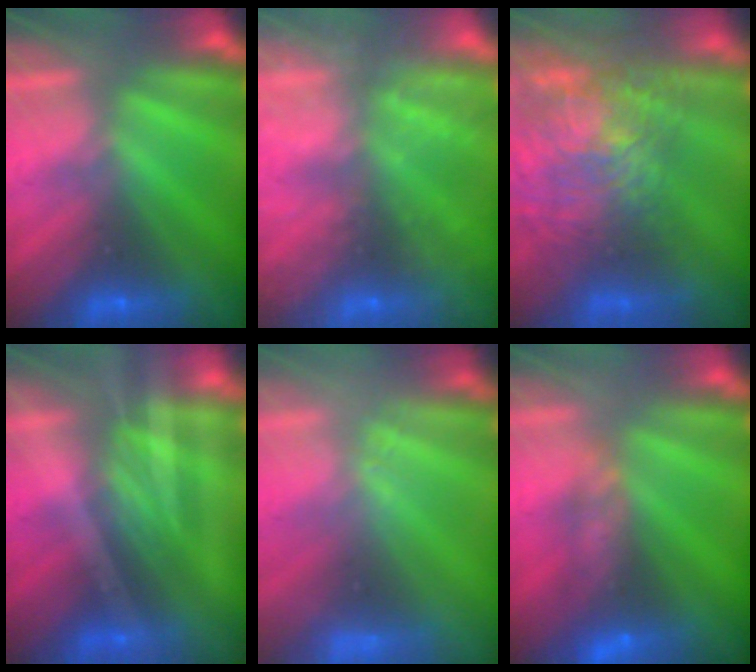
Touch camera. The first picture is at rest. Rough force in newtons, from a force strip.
{"total": 7.7}
{"total": 7.9}
{"total": 1.9}
{"total": 2.5}
{"total": 7.4}